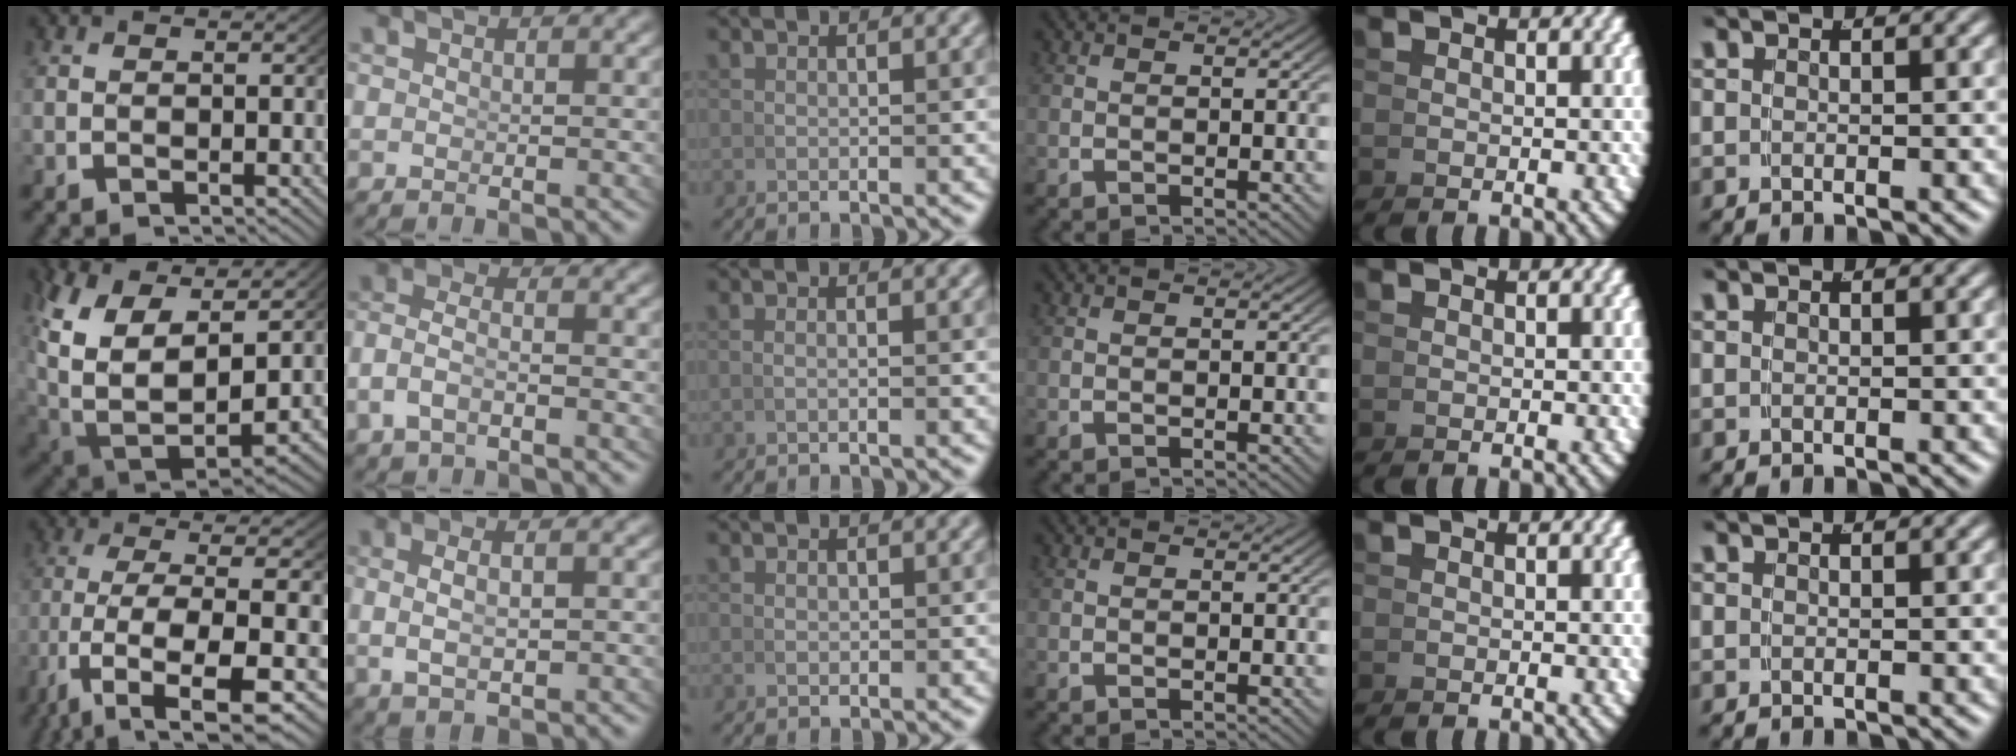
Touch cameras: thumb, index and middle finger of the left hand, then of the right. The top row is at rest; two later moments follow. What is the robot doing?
{"motion": "lift_and_place", "object": "hoodie"}